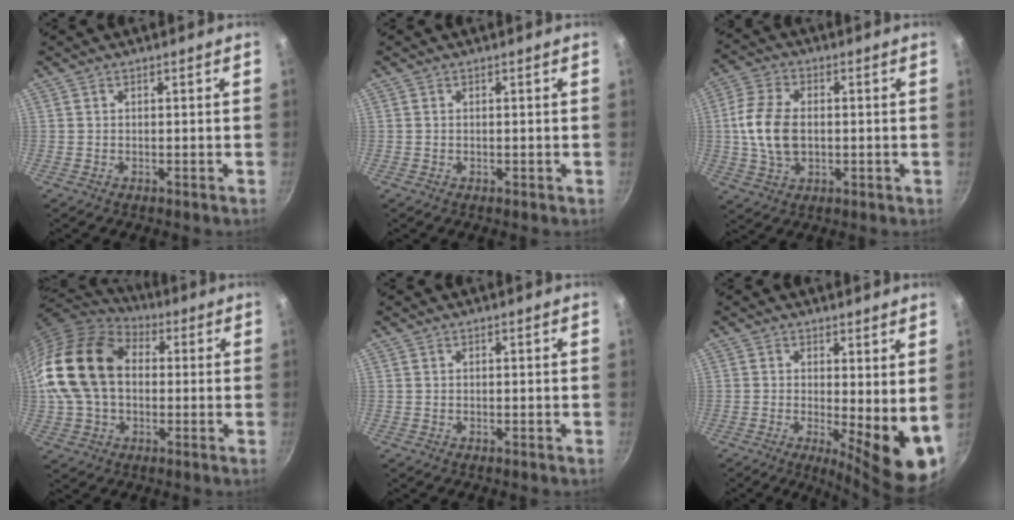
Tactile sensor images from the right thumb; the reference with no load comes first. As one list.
[{"total": 0.0}, {"total": 10.8, "force": [0.0, 7.1, 8.2], "torque": [-0.153, 0.011, -0.004]}, {"total": 20.4, "force": [1.2, 14.5, 14.4], "torque": [-0.271, 0.037, 0.014]}, {"total": 0.0}, {"total": 10.6, "force": [-0.1, 3.4, 10.0], "torque": [-0.117, -0.022, 0.005]}]